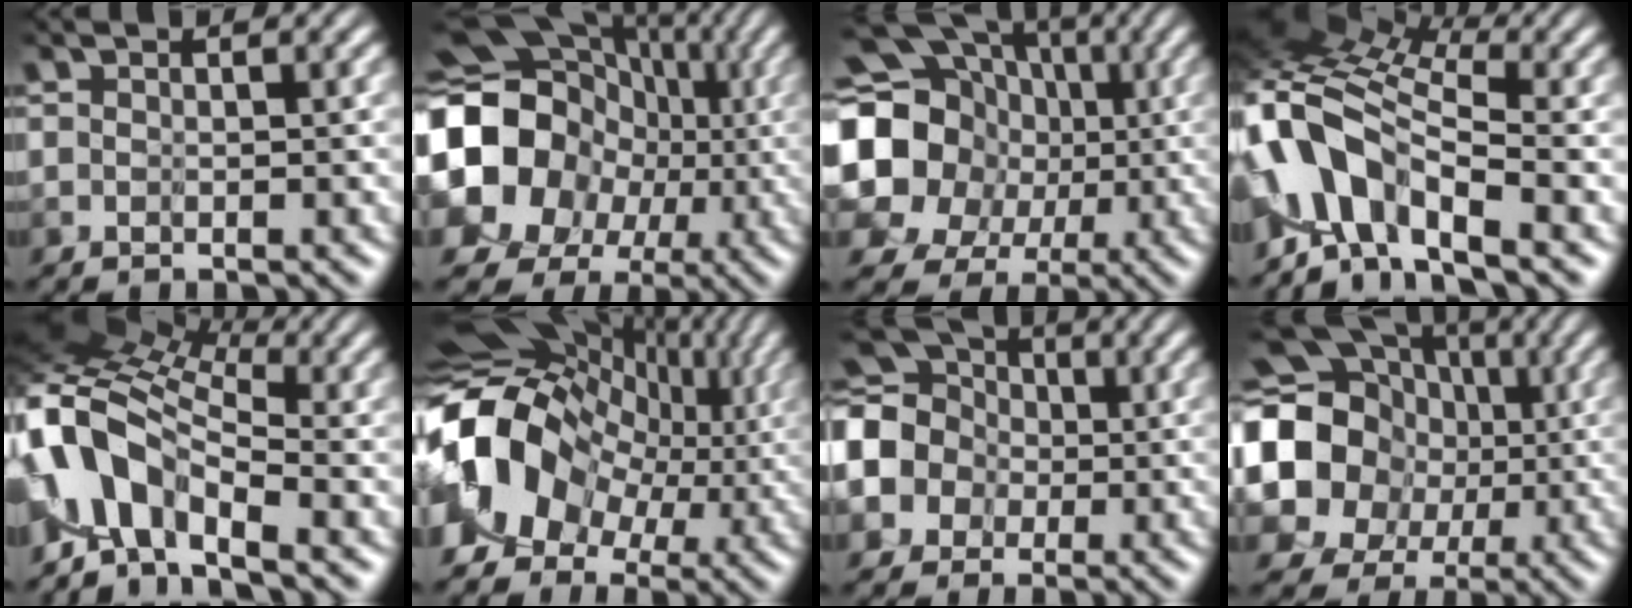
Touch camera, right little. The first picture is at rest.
{"total": 16.5, "force": [-1.0, 15.2, 6.5], "torque": [-0.154, -0.004, -0.045]}
{"total": 17.4, "force": [1.6, 15.9, 6.9], "torque": [-0.198, 0.009, -0.004]}
{"total": 7.5, "force": [-3.6, 2.9, 5.9], "torque": [-0.125, 0.008, -0.080]}
{"total": 7.0, "force": [-2.0, 3.8, 5.5], "torque": [-0.117, 0.007, -0.061]}
{"total": 12.7, "force": [0.0, 10.0, 7.8], "torque": [-0.173, 0.000, 0.008]}
{"total": 8.0, "force": [0.4, 7.1, 3.6], "torque": [-0.113, -0.005, -0.025]}
{"total": 18.5, "force": [1.9, 17.1, 6.8], "torque": [-0.190, 0.015, -0.007]}